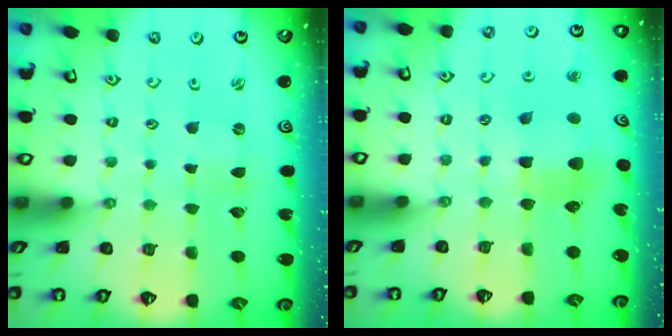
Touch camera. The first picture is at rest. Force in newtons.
{"total": 6.6, "press": 6.6, "slide": 0.6}